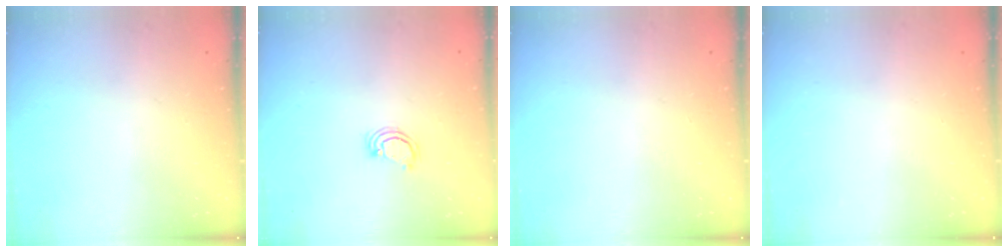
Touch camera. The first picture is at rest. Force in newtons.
{"total": 2.3, "press": 2.3, "slide": 0.3}
{"total": 0.0}
{"total": 0.0}